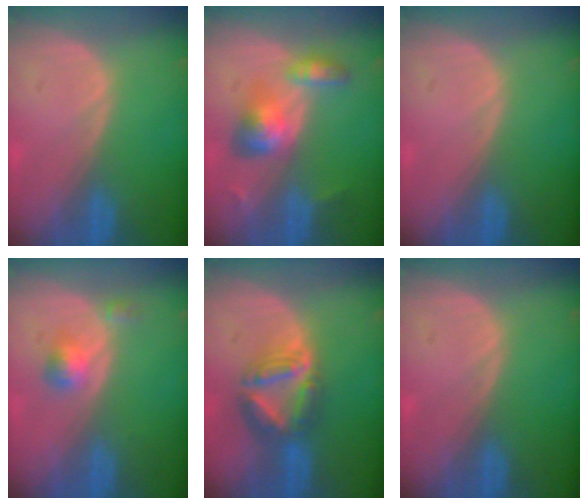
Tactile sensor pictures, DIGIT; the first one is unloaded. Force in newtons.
{"total": 6.1, "press": 5.7, "slide": 2.1}
{"total": 0.0}
{"total": 3.0, "press": 2.8, "slide": 1.2}
{"total": 7.4, "press": 6.6, "slide": 3.4}
{"total": 0.0}